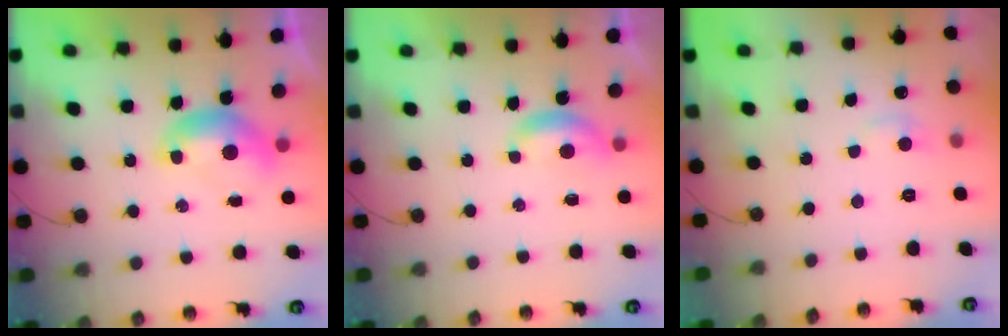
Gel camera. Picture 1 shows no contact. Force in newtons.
{"total": 1.8, "press": 1.8, "slide": 0.4}
{"total": 1.2, "press": 1.0, "slide": 0.7}